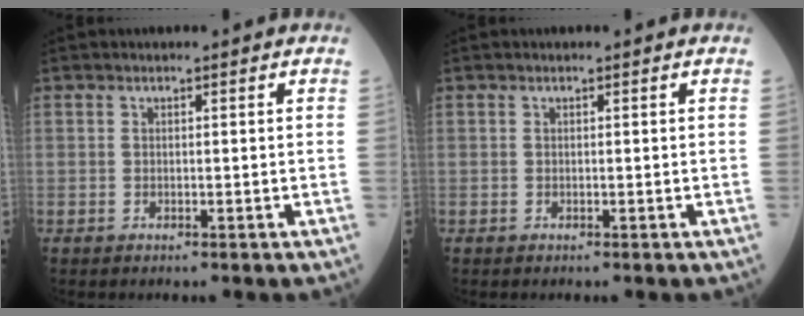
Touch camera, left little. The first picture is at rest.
{"total": 0.0}